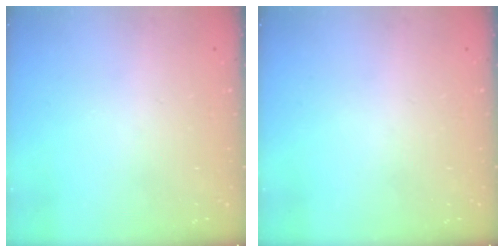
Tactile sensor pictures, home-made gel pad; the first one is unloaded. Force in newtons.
{"total": 0.0}